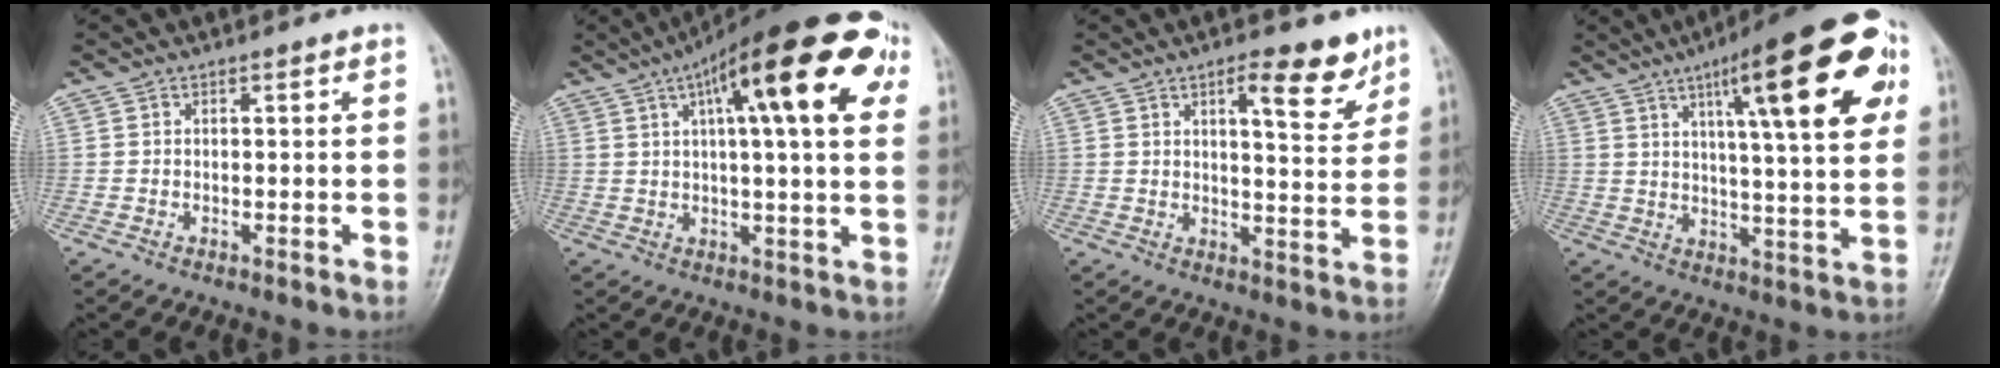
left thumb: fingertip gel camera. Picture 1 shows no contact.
{"total": 23.0, "force": [8.9, 6.2, 20.3], "torque": [-0.287, 0.021, 0.121]}
{"total": 8.6, "force": [5.2, 2.8, 6.2], "torque": [-0.065, -0.031, 0.072]}
{"total": 22.7, "force": [9.2, 5.3, 20.1], "torque": [-0.255, -0.007, 0.124]}